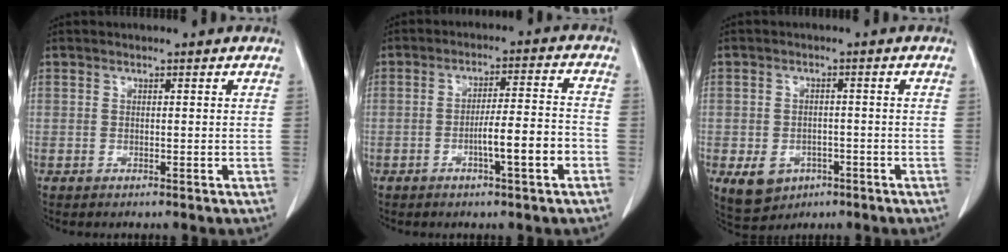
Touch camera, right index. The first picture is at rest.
{"total": 7.3, "force": [-2.9, 0.3, 6.7], "torque": [-0.107, 0.012, -0.042]}
{"total": 5.8, "force": [-2.5, 4.7, 2.3], "torque": [-0.038, 0.001, -0.024]}